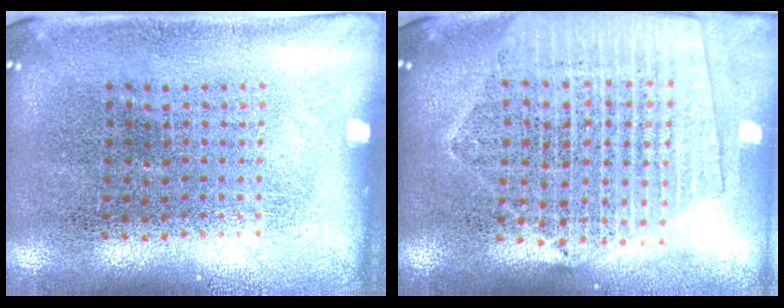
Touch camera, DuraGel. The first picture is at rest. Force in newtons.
{"total": 2.0, "press": 1.9, "slide": 0.8}